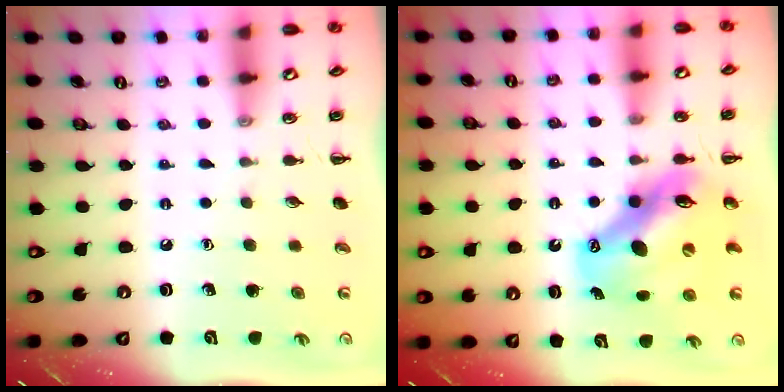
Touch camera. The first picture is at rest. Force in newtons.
{"total": 13.5, "press": 13.1, "slide": 3.5}